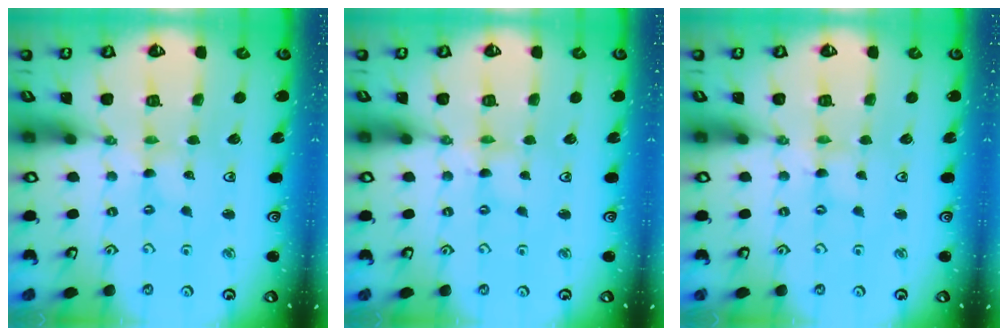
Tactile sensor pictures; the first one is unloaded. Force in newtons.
{"total": 0.8, "press": 0.8, "slide": 0.2}
{"total": 0.0}